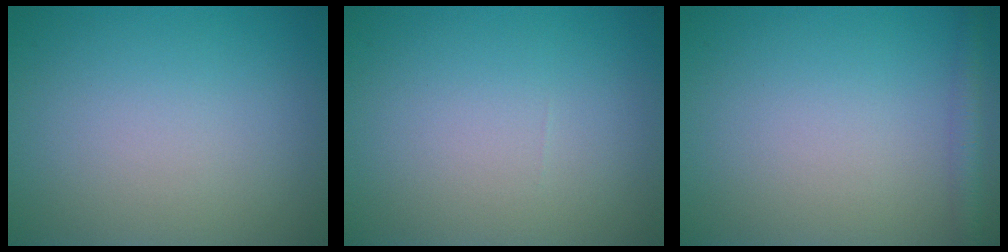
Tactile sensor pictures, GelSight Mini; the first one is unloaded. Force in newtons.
{"total": 0.0}
{"total": 1.8, "press": 1.8, "slide": 0.1}